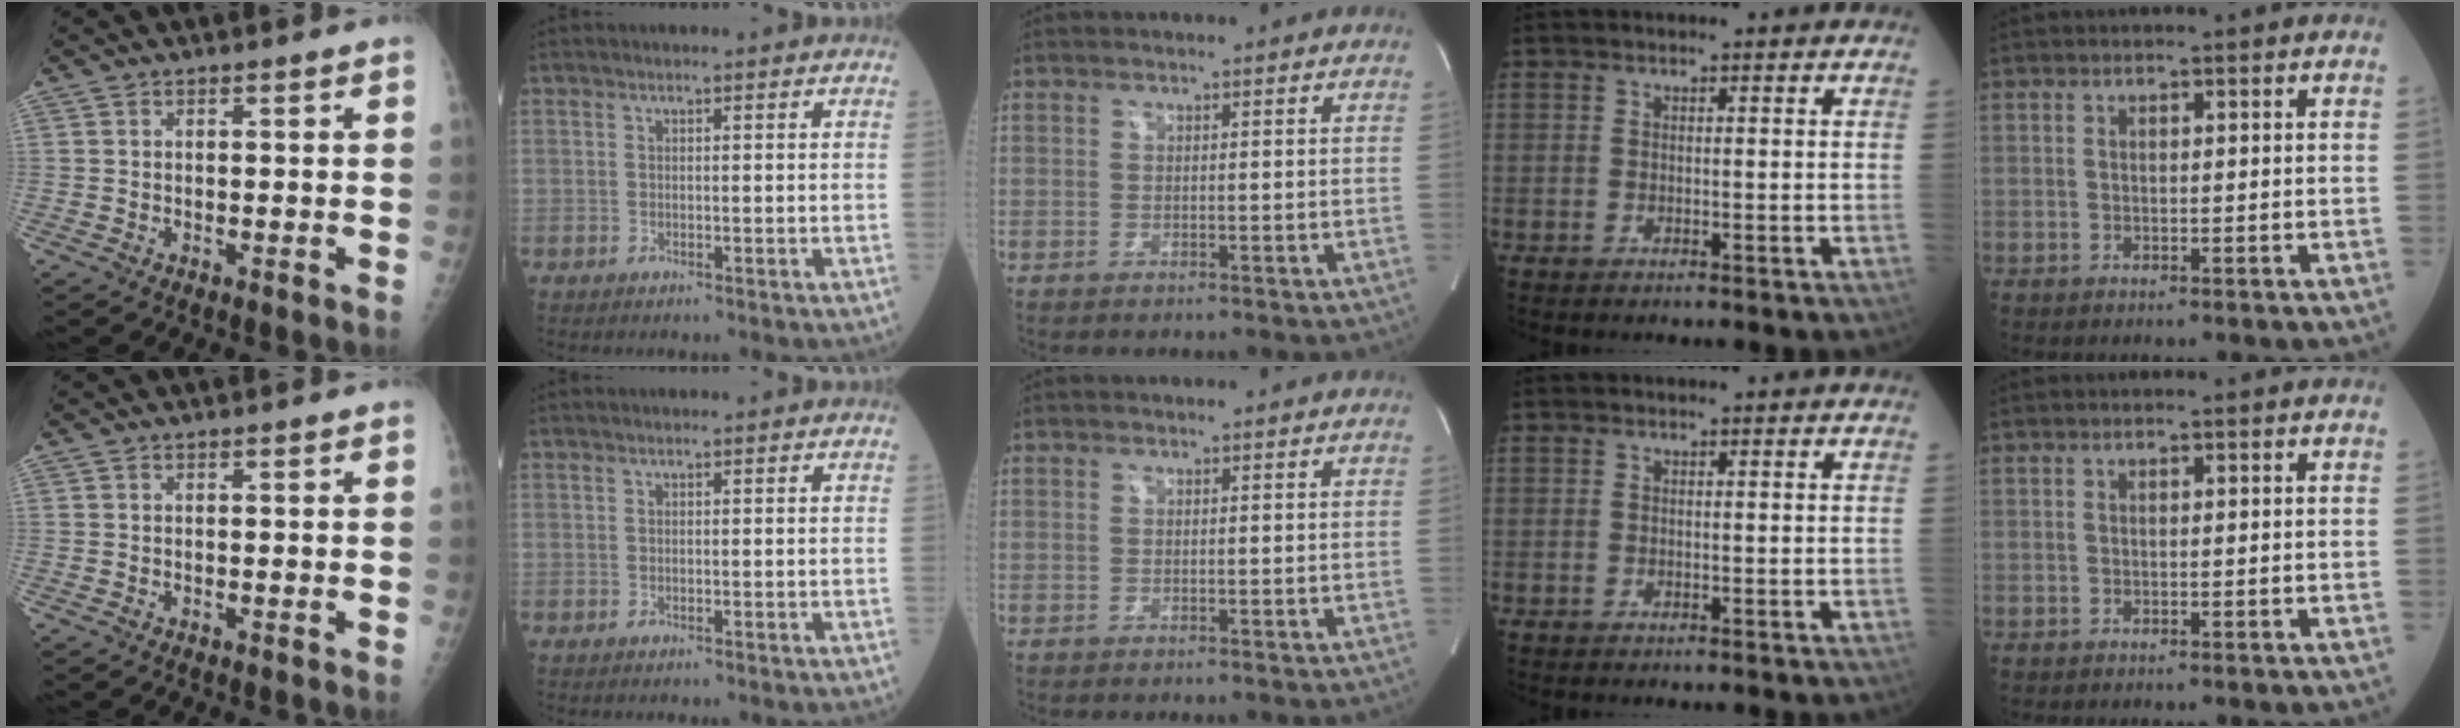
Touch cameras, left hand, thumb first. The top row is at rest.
{}